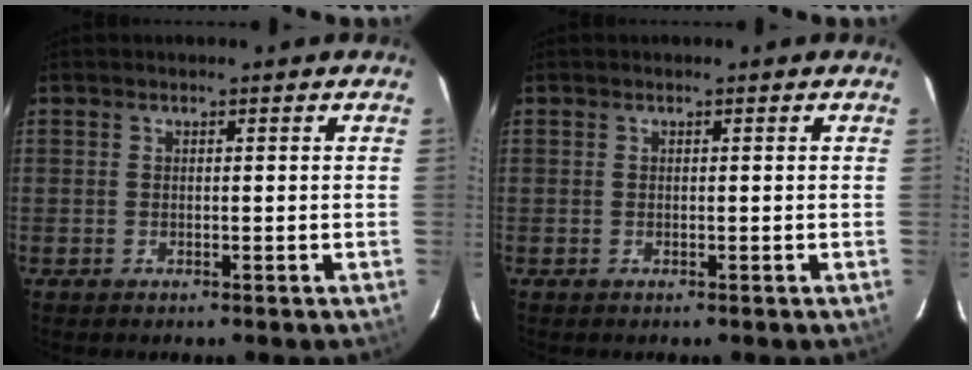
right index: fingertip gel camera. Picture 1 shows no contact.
{"total": 0.0}